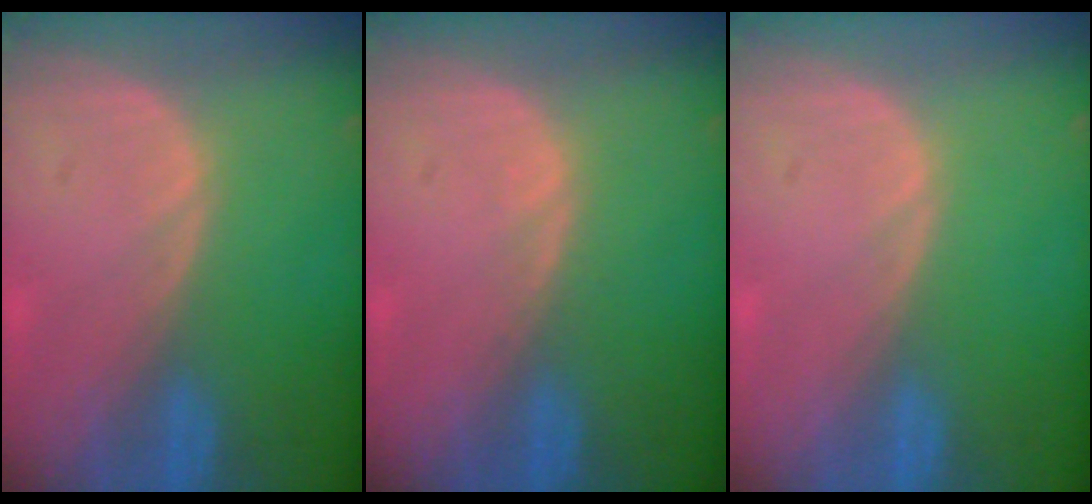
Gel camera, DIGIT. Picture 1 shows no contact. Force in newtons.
{"total": 0.5, "press": 0.5, "slide": 0.1}
{"total": 0.0}